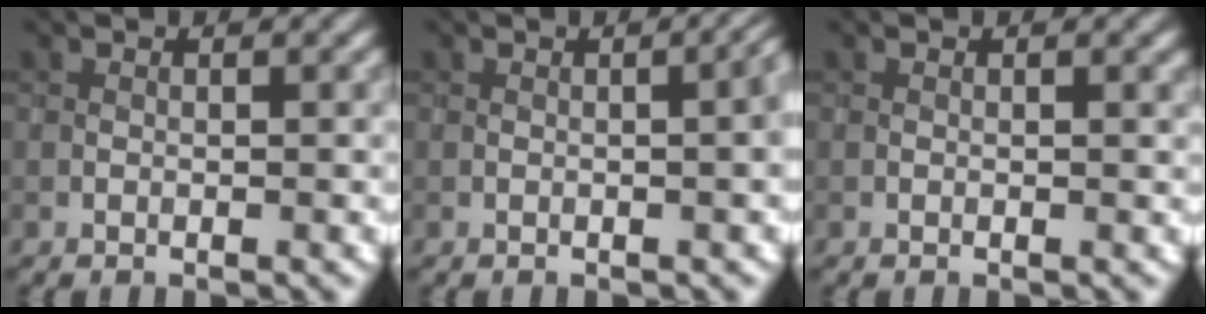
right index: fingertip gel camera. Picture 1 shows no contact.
{"total": 3.1, "force": [0.0, 1.0, 2.9], "torque": [-0.022, 0.011, 0.002]}
{"total": 0.0}